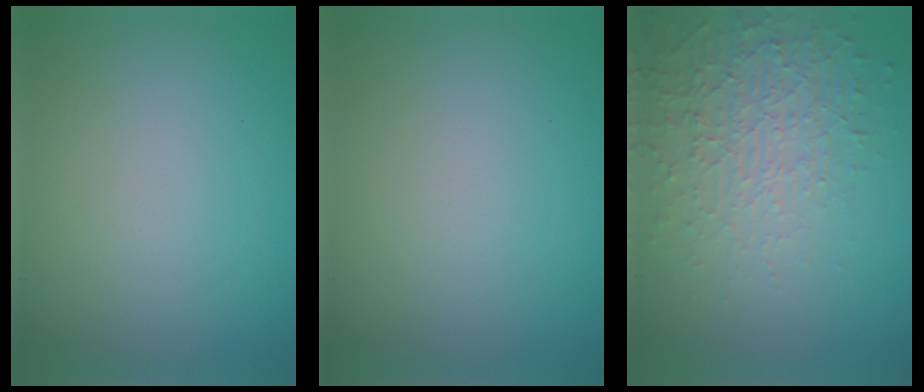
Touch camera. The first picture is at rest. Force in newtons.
{"total": 0.0}
{"total": 5.3, "press": 3.4, "slide": 4.0}